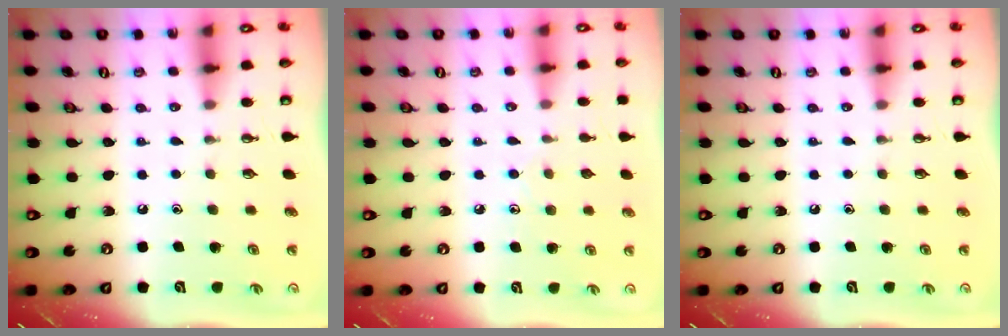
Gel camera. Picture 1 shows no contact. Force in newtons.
{"total": 5.6, "press": 5.6, "slide": 0.5}
{"total": 0.0}